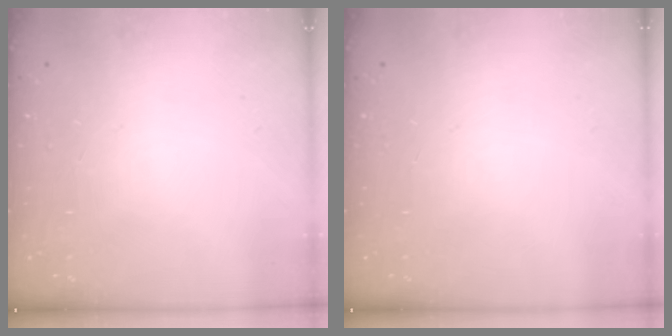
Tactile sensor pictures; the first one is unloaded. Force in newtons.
{"total": 0.0}